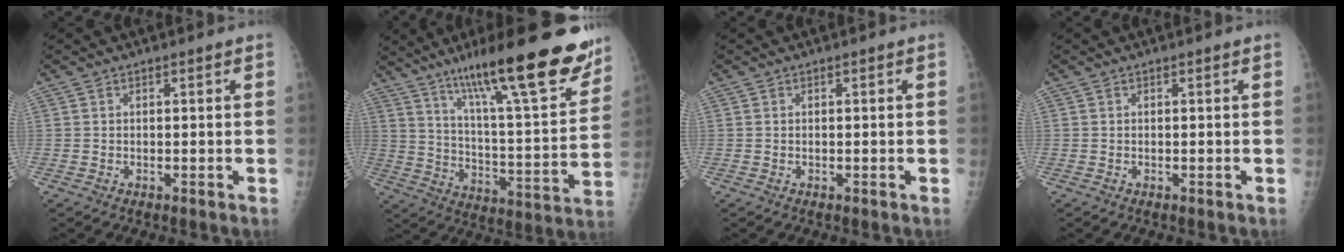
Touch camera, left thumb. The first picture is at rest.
{"total": 26.4, "force": [17.9, 4.6, 18.9], "torque": [-0.263, -0.064, 0.280]}
{"total": 0.0}
{"total": 0.0}